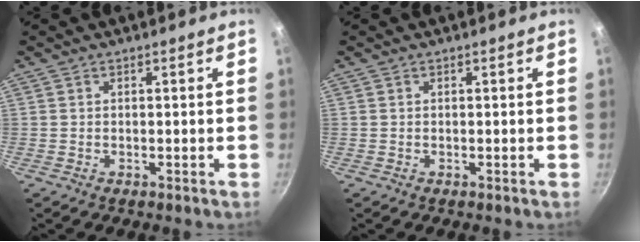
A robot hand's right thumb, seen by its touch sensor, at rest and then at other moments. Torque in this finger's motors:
{"motor_torque": [-0.01, -0.01, 0.00, 0.00, 0.00]}